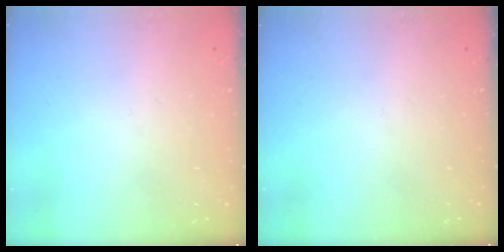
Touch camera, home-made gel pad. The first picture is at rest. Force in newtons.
{"total": 0.0}